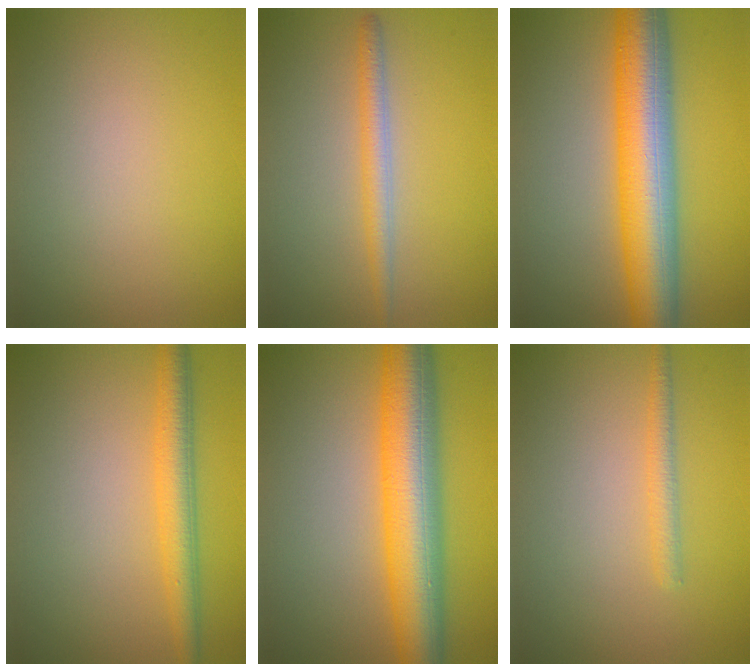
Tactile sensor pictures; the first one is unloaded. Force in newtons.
{"total": 2.3, "press": 2.3, "slide": 0.0}
{"total": 10.3, "press": 10.3, "slide": 0.1}
{"total": 3.7, "press": 3.7, "slide": 0.1}
{"total": 9.6, "press": 9.6, "slide": 0.1}
{"total": 1.6, "press": 1.6, "slide": 0.0}